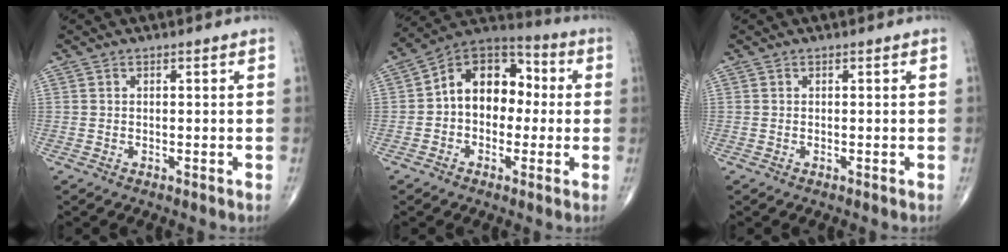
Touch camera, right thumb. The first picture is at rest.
{"total": 13.6, "force": [0.4, 9.8, 9.4], "torque": [-0.100, 0.043, -0.012]}
{"total": 0.0}